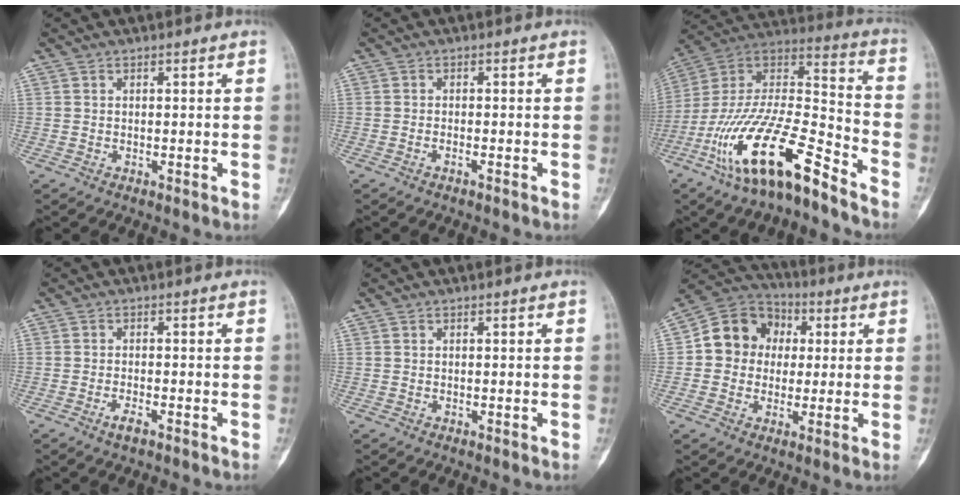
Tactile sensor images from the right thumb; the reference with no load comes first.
{"total": 0.9, "force": [-0.7, 0.1, 0.5], "torque": [-0.014, 0.008, -0.011]}
{"total": 22.8, "force": [-14.3, 6.7, 16.4], "torque": [-0.338, 0.068, -0.262]}
{"total": 2.2, "force": [-1.4, 0.6, 1.6], "torque": [-0.031, 0.005, -0.028]}
{"total": 0.0}
{"total": 11.8, "force": [1.1, 10.5, 5.2], "torque": [-0.051, 0.024, 0.008]}